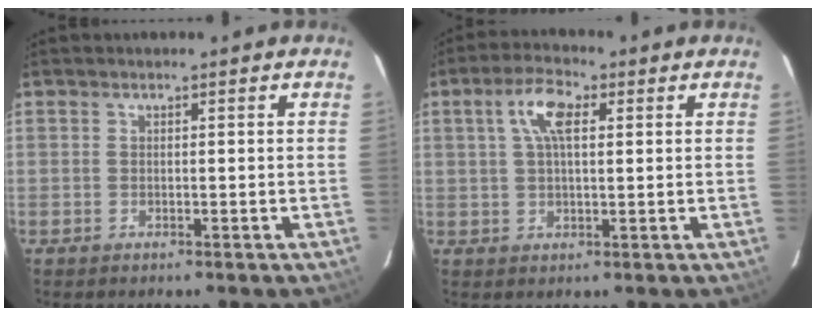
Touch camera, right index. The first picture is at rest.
{"total": 6.4, "force": [2.1, 2.6, 5.5], "torque": [-0.101, 0.016, 0.039]}